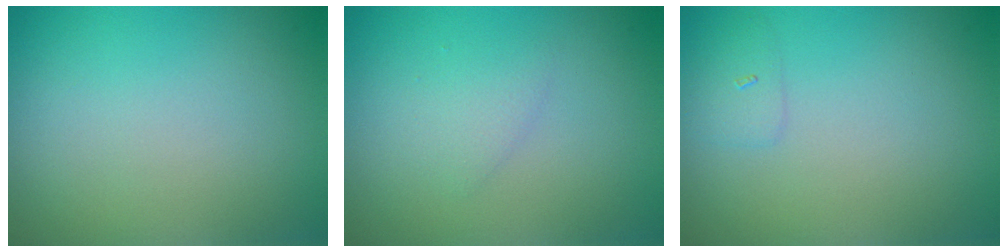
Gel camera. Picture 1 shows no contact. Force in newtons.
{"total": 1.3, "press": 1.3, "slide": 0.1}
{"total": 1.1, "press": 1.1, "slide": 0.0}